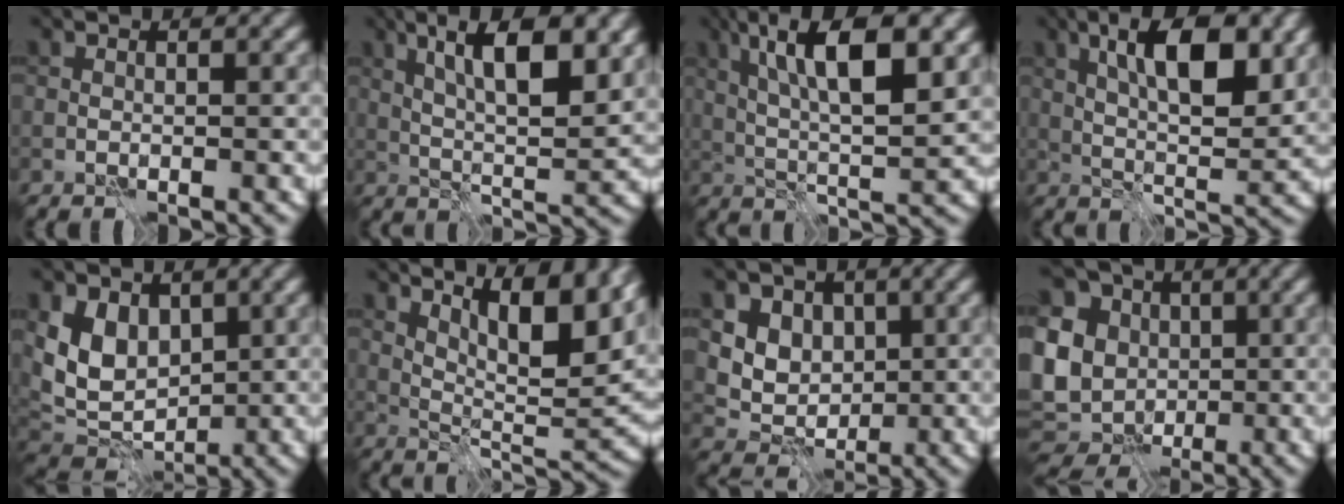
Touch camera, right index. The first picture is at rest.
{"total": 9.1, "force": [3.5, 2.7, 7.9], "torque": [-0.132, 0.002, 0.061]}
{"total": 10.0, "force": [3.6, 2.9, 8.8], "torque": [-0.149, 0.007, 0.061]}
{"total": 8.7, "force": [3.1, 3.1, 7.5], "torque": [-0.123, 0.002, 0.050]}
{"total": 6.1, "force": [1.6, 4.4, 3.9], "torque": [-0.078, -0.011, 0.030]}
{"total": 9.3, "force": [5.1, 2.6, 7.3], "torque": [-0.122, 0.000, 0.092]}
{"total": 7.2, "force": [2.8, 5.8, 3.2], "torque": [-0.062, -0.002, 0.049]}
{"total": 11.1, "force": [0.7, 9.0, 6.4], "torque": [-0.136, 0.004, 0.013]}